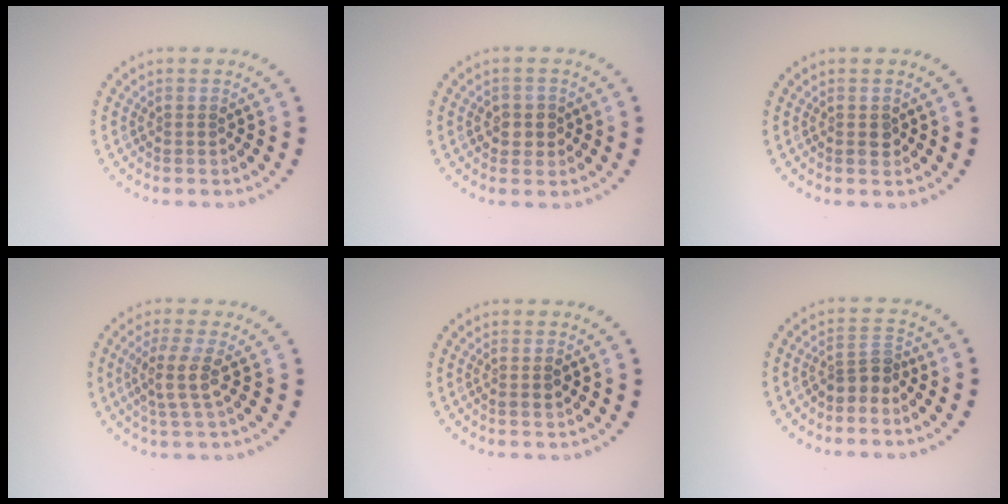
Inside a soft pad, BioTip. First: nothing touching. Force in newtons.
{"total": 1.9, "press": 1.8, "slide": 0.6}
{"total": 1.3, "press": 1.2, "slide": 0.4}
{"total": 2.9, "press": 2.3, "slide": 1.8}
{"total": 1.1, "press": 1.1, "slide": 0.4}
{"total": 2.3, "press": 1.8, "slide": 1.5}